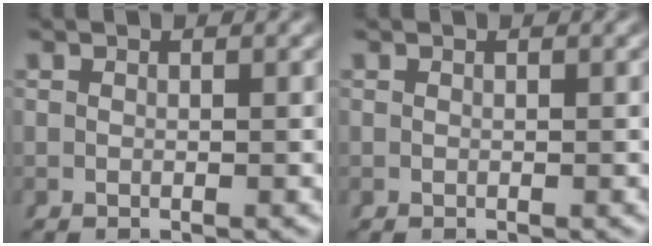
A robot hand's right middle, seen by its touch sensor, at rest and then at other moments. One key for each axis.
{"total": 0.0}